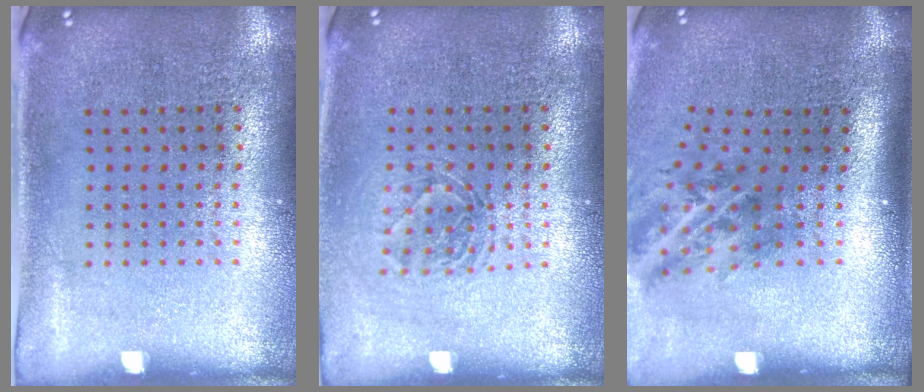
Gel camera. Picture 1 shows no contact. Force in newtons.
{"total": 1.2, "press": 1.1, "slide": 0.6}
{"total": 1.9, "press": 1.1, "slide": 1.5}